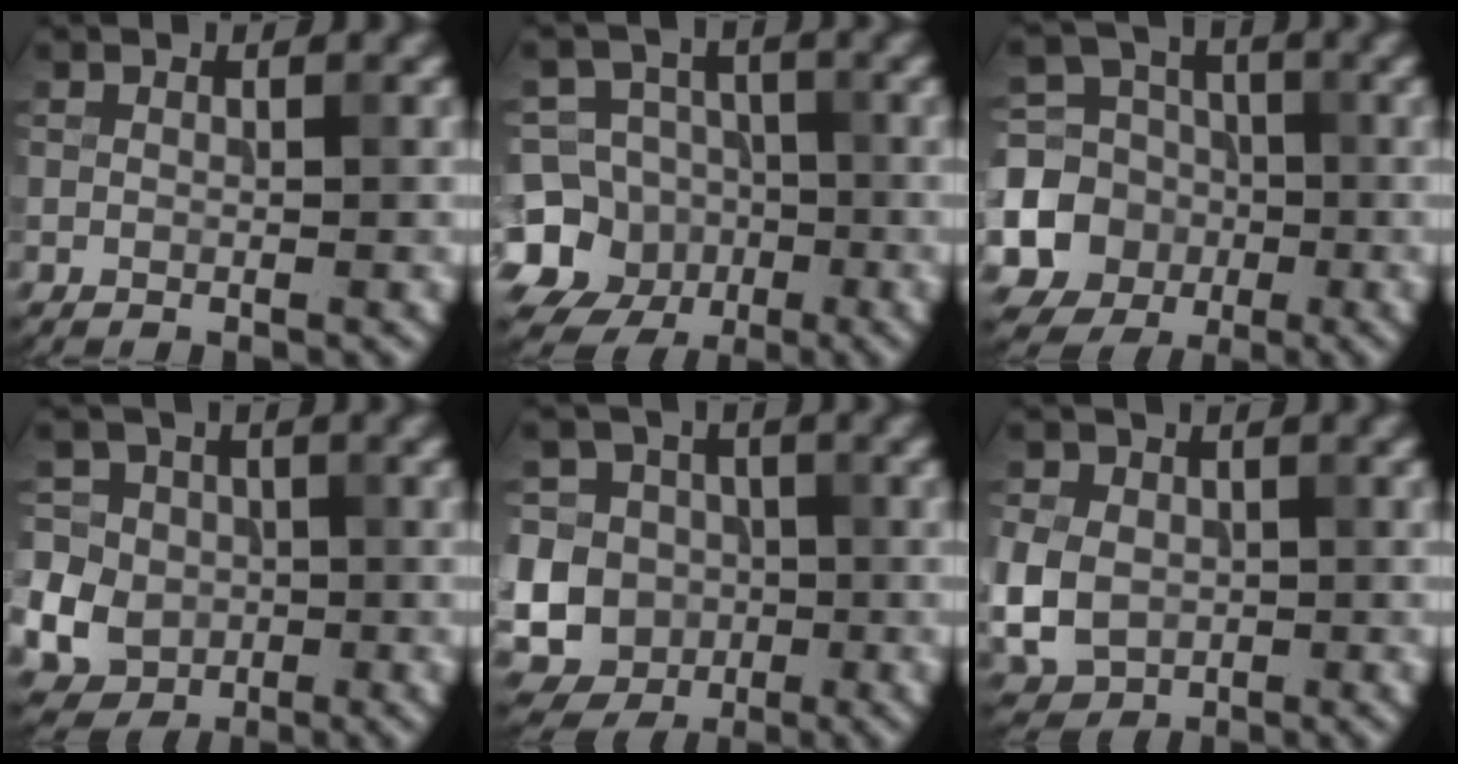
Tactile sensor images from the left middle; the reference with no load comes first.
{"total": 10.5, "force": [-3.5, 9.7, 2.1], "torque": [-0.040, -0.004, -0.083]}
{"total": 10.1, "force": [-2.7, 9.3, 2.9], "torque": [-0.061, -0.012, -0.072]}
{"total": 14.3, "force": [-3.9, 13.0, 4.7], "torque": [-0.129, -0.011, -0.094]}
{"total": 16.4, "force": [-2.6, 15.7, 3.8], "torque": [-0.121, 0.004, -0.074]}
{"total": 6.8, "force": [-0.8, 5.7, 3.6], "torque": [-0.080, -0.005, -0.034]}